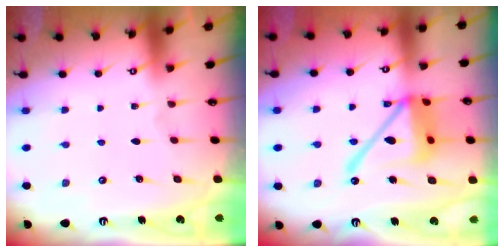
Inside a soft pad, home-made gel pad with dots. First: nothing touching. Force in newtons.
{"total": 18.2, "press": 18.1, "slide": 1.6}